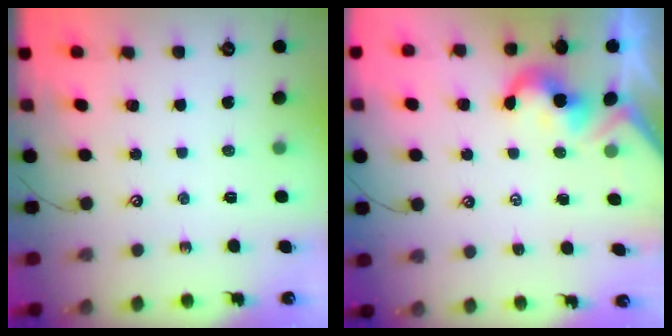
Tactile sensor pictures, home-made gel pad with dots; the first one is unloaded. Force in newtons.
{"total": 2.1, "press": 2.0, "slide": 0.5}